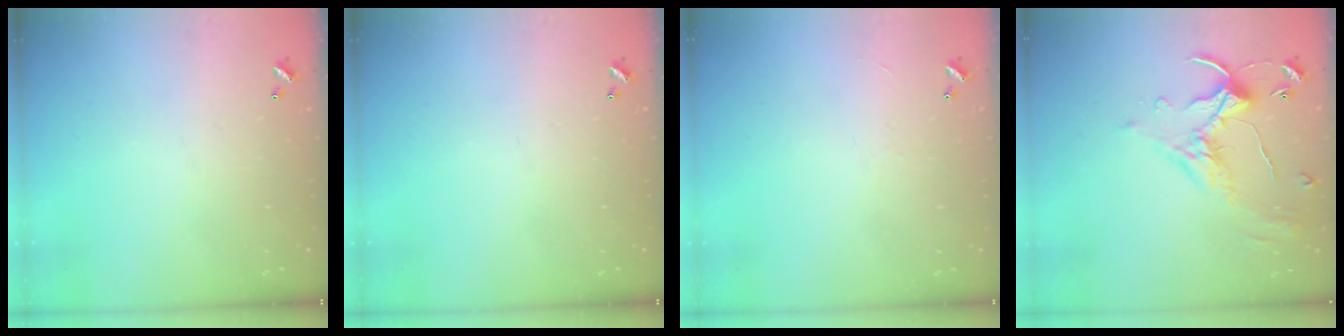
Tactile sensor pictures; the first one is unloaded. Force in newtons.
{"total": 0.0}
{"total": 1.2, "press": 1.1, "slide": 0.4}
{"total": 1.1, "press": 0.4, "slide": 1.0}